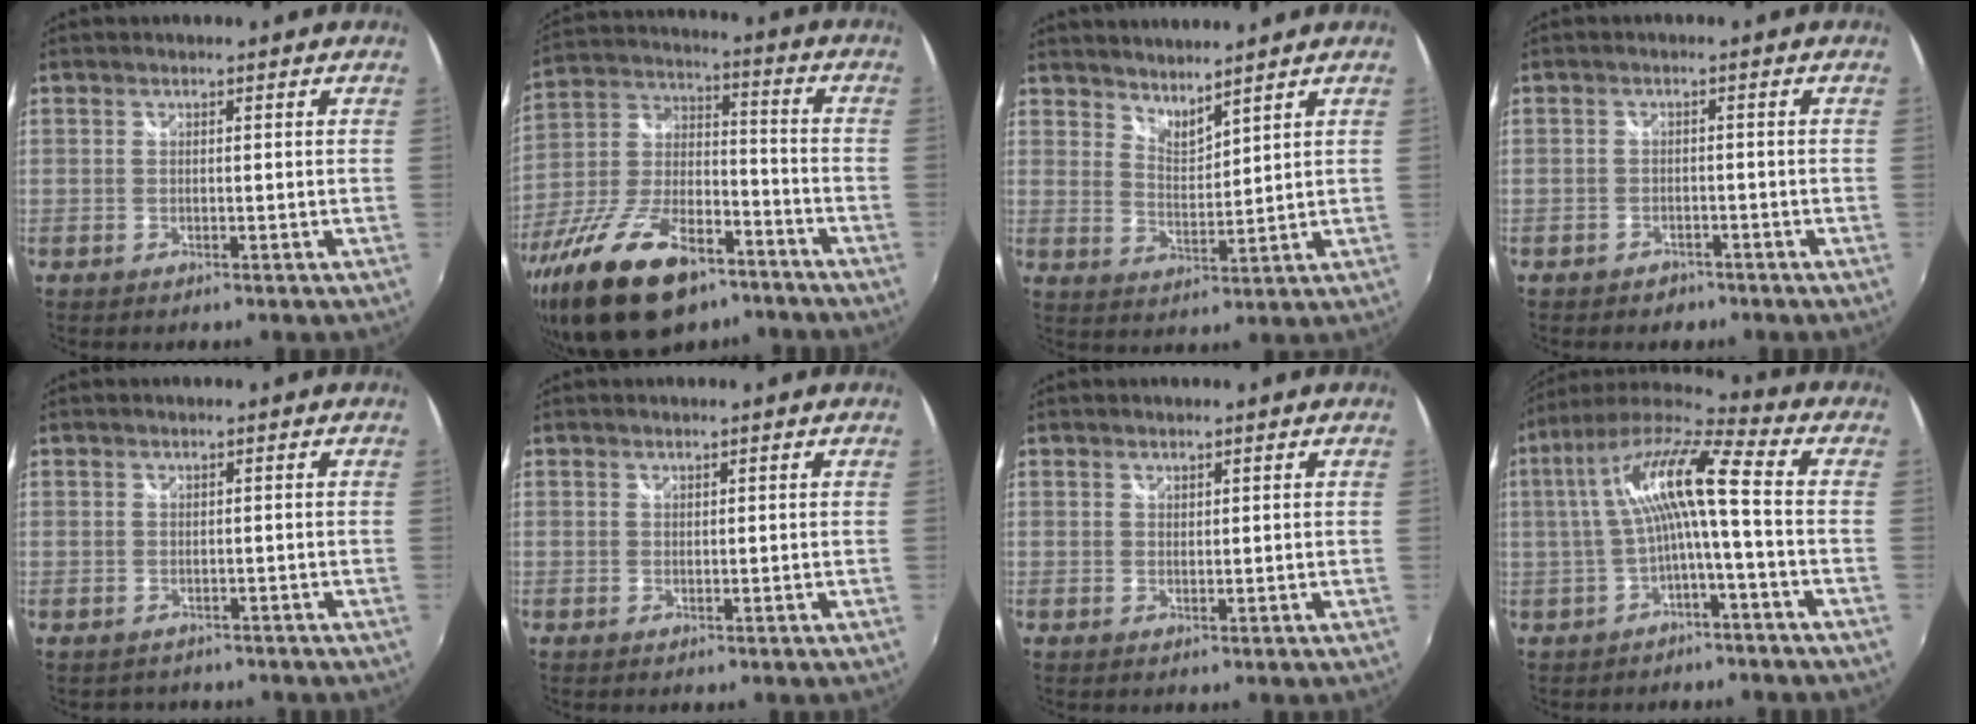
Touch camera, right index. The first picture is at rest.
{"total": 22.5, "force": [-14.6, 10.2, 13.8], "torque": [-0.274, -0.011, -0.244]}
{"total": 5.0, "force": [4.8, 0.8, 1.4], "torque": [-0.019, -0.007, 0.085]}
{"total": 3.3, "force": [-2.6, 2.0, 0.5], "torque": [-0.019, -0.004, -0.039]}
{"total": 1.8, "force": [-1.3, 1.3, -0.1], "torque": [-0.003, 0.000, -0.016]}
{"total": 0.0}
{"total": 0.6, "force": [0.6, 0.2, -0.1], "torque": [0.003, 0.001, 0.010]}
{"total": 11.9, "force": [-1.0, 0.8, 11.8], "torque": [-0.234, 0.021, -0.016]}